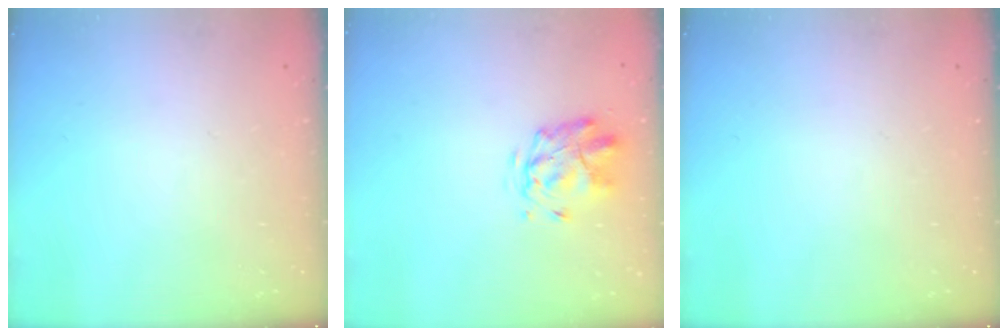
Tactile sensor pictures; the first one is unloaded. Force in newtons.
{"total": 2.9, "press": 2.5, "slide": 1.5}
{"total": 0.0}